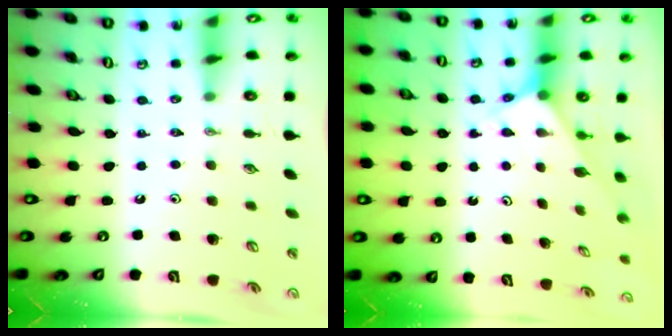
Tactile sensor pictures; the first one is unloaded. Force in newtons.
{"total": 2.6, "press": 2.6, "slide": 0.2}